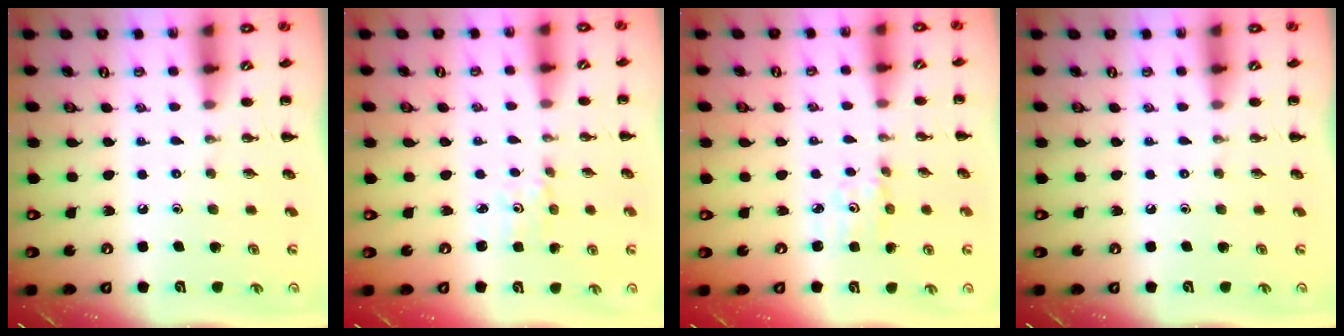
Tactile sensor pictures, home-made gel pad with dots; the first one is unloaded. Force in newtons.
{"total": 0.9, "press": 0.9, "slide": 0.3}
{"total": 2.0, "press": 2.0, "slide": 0.2}
{"total": 0.0}